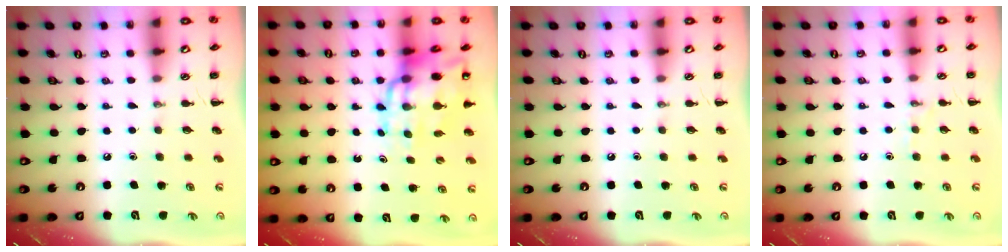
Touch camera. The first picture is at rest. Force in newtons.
{"total": 16.0, "press": 15.4, "slide": 4.2}
{"total": 0.0}
{"total": 5.0, "press": 4.8, "slide": 1.4}